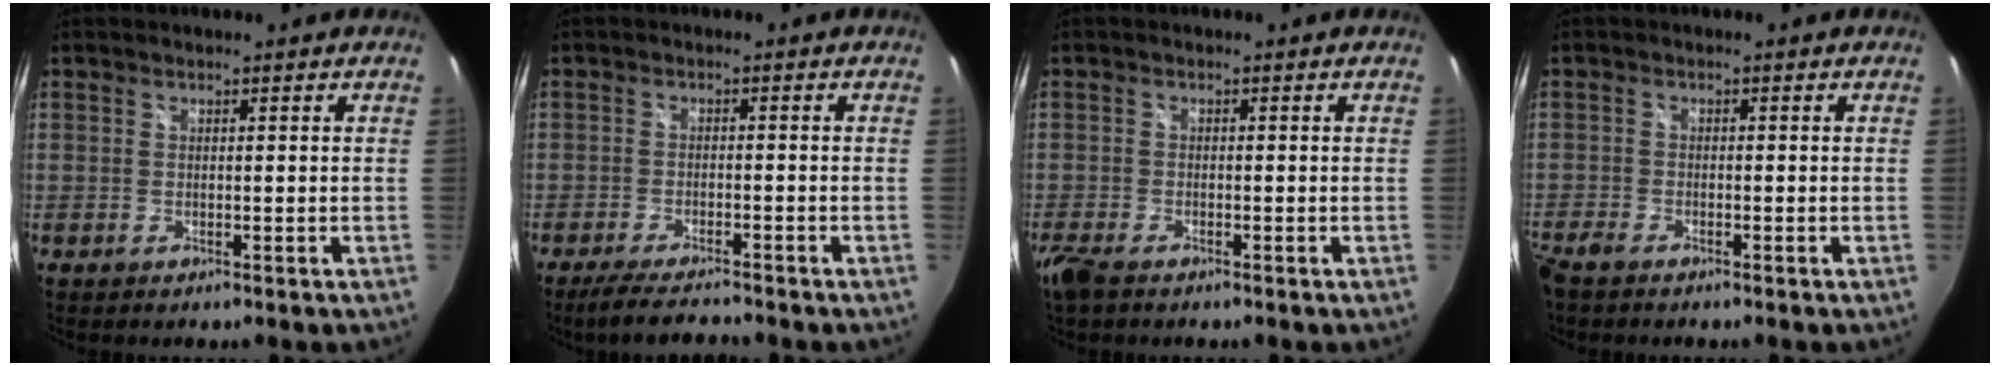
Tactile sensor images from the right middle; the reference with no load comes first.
{"total": 6.7, "force": [-5.8, 0.6, 3.2], "torque": [-0.078, -0.017, -0.100]}
{"total": 4.8, "force": [-3.5, 1.6, 2.8], "torque": [-0.077, -0.017, -0.072]}
{"total": 3.5, "force": [-2.9, 1.0, 1.7], "torque": [-0.049, -0.014, -0.058]}